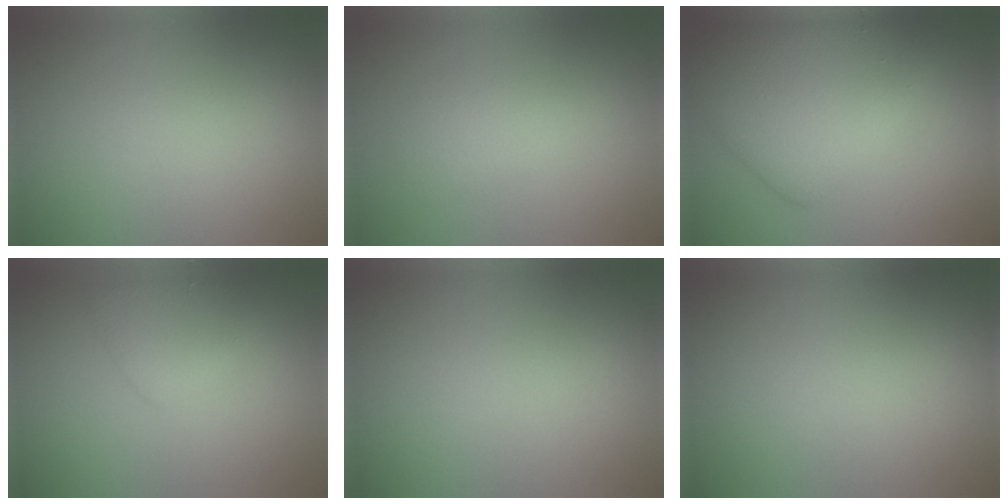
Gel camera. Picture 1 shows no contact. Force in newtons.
{"total": 1.8, "press": 1.8, "slide": 0.1}
{"total": 7.5, "press": 7.5, "slide": 0.2}
{"total": 2.5, "press": 2.5, "slide": 0.1}
{"total": 0.0}
{"total": 0.0}